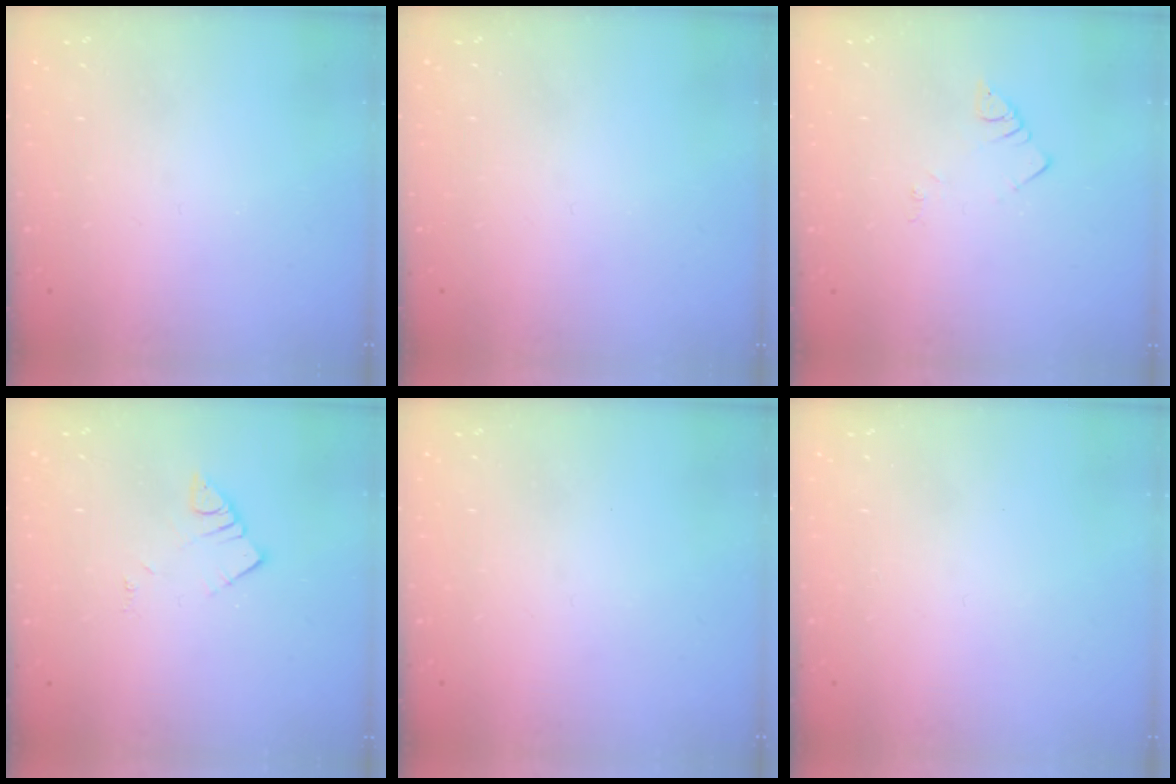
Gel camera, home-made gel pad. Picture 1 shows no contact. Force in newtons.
{"total": 0.0}
{"total": 2.2, "press": 2.2, "slide": 0.4}
{"total": 3.4, "press": 3.4, "slide": 0.1}
{"total": 0.0}
{"total": 1.6, "press": 1.6, "slide": 0.1}